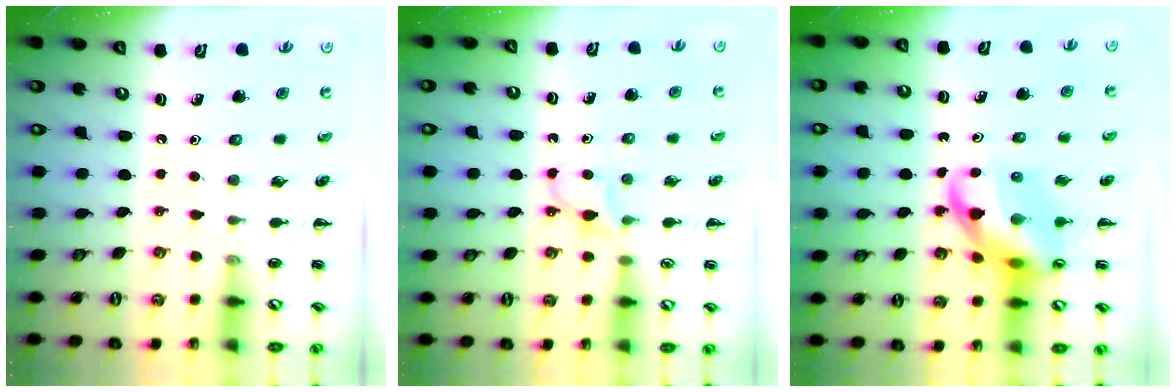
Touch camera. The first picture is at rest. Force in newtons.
{"total": 4.1, "press": 3.9, "slide": 1.3}
{"total": 13.6, "press": 13.0, "slide": 3.8}